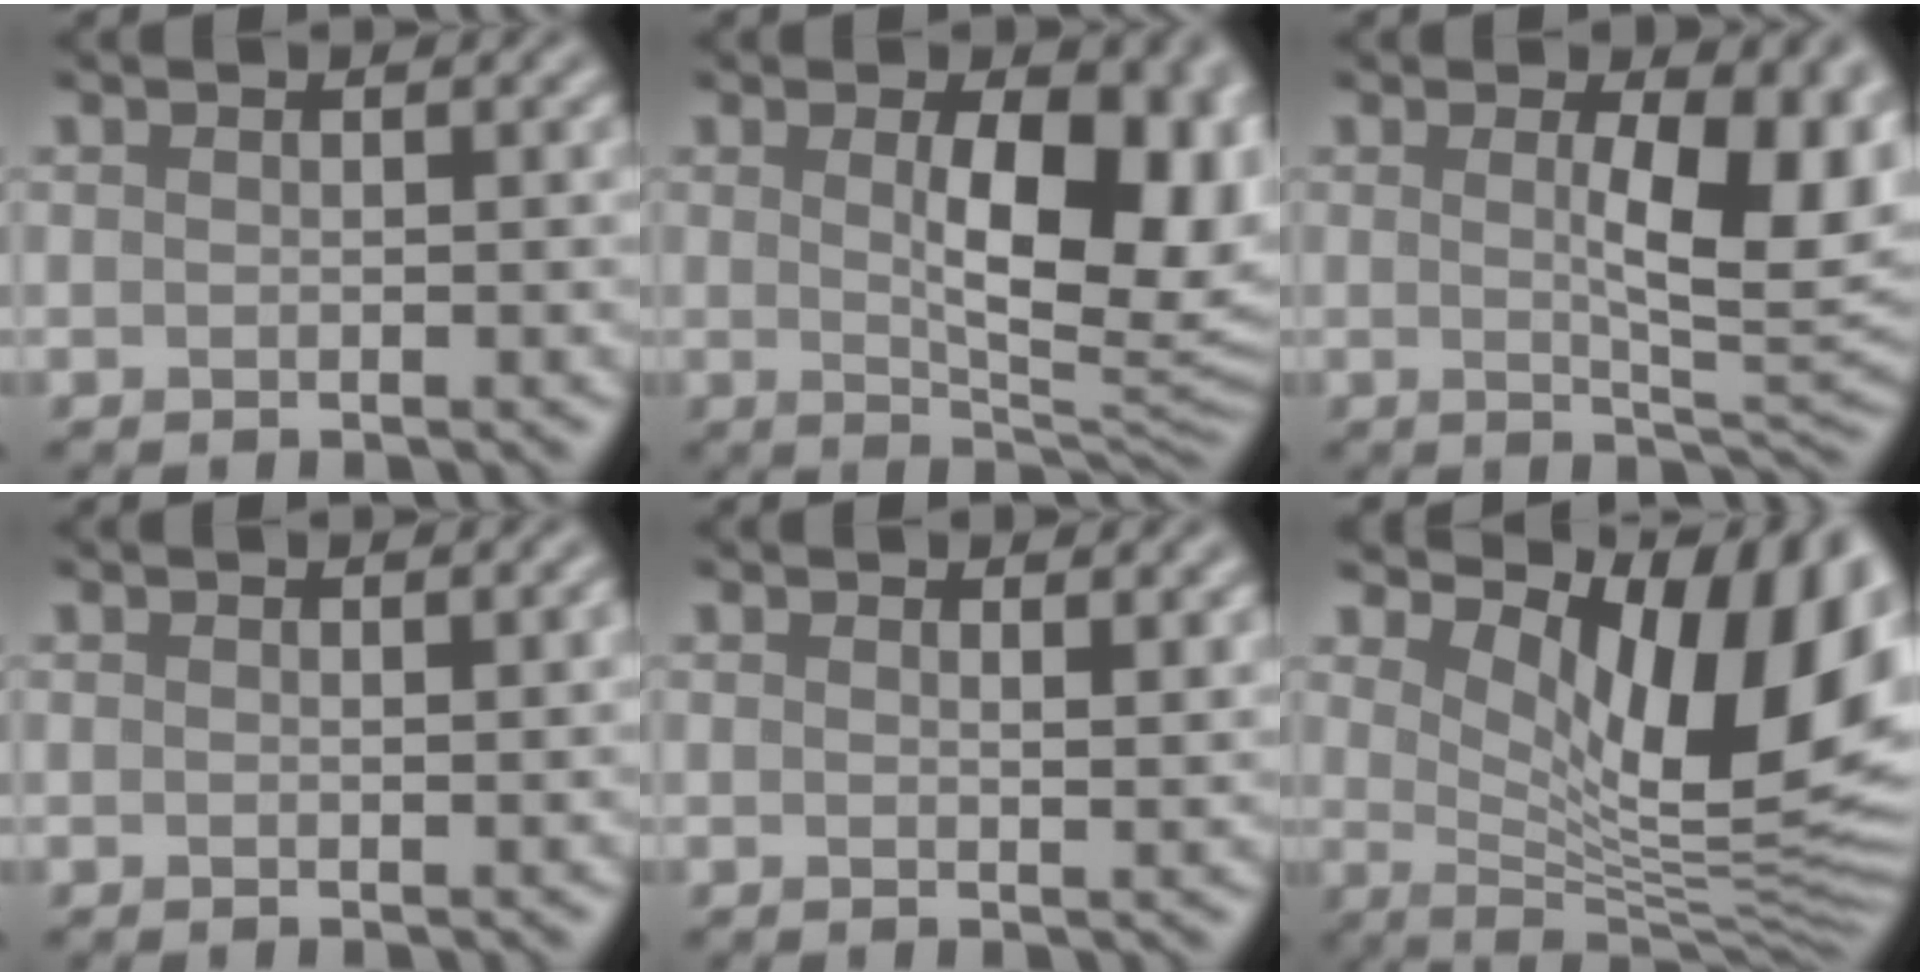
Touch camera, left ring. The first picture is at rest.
{"total": 10.9, "force": [1.5, 4.8, 9.7], "torque": [-0.118, -0.006, 0.031]}
{"total": 8.2, "force": [1.3, 2.6, 7.7], "torque": [-0.109, -0.006, 0.025]}
{"total": 0.7, "force": [0.3, 0.1, 0.7], "torque": [-0.006, 0.002, 0.004]}
{"total": 1.4, "force": [1.1, 0.4, 0.8], "torque": [-0.005, 0.000, 0.015]}
{"total": 13.5, "force": [4.6, 5.3, 11.6], "torque": [-0.149, -0.012, 0.080]}